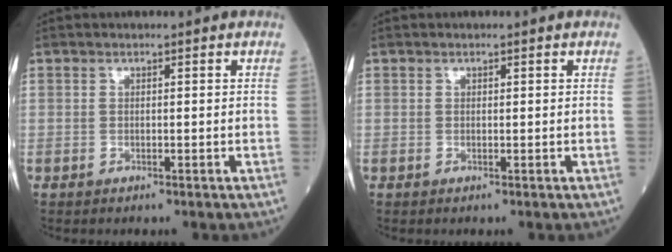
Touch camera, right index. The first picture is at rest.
{"total": 0.0}